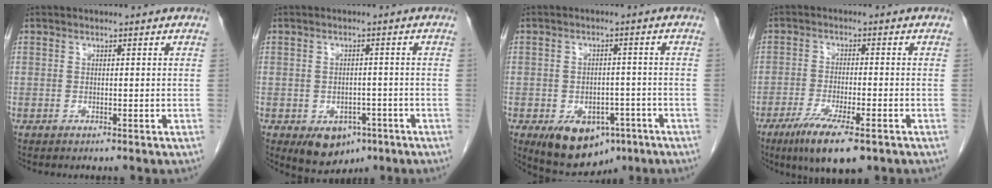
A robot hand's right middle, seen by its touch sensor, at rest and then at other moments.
{"total": 5.4, "force": [-2.7, 3.9, 2.5], "torque": [-0.032, 0.000, -0.030]}
{"total": 9.4, "force": [-5.0, 6.1, 5.0], "torque": [-0.073, 0.003, -0.065]}
{"total": 8.9, "force": [-5.7, 1.6, 6.6], "torque": [-0.114, -0.022, -0.090]}